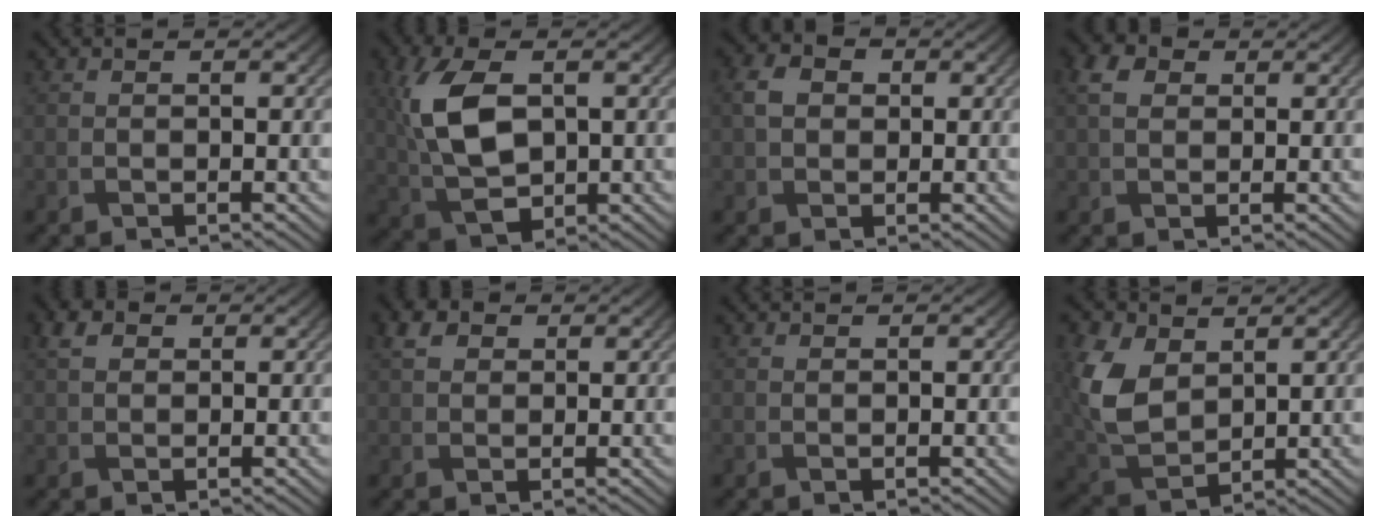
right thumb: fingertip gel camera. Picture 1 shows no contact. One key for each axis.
{"total": 9.9, "fx": 1.6, "fy": 5.6, "fz": 8.0, "tx": -0.196, "ty": 0.001, "tz": 0.031}
{"total": 3.5, "fx": 0.4, "fy": 2.9, "fz": 1.9, "tx": -0.049, "ty": 0.005, "tz": 0.000}
{"total": 3.4, "fx": 1.1, "fy": 2.5, "fz": 2.1, "tx": -0.052, "ty": 0.008, "tz": 0.014}
{"total": 2.5, "fx": 1.1, "fy": 1.7, "fz": 1.4, "tx": -0.032, "ty": 0.006, "tz": 0.018}
{"total": 3.0, "fx": 1.5, "fy": 2.2, "fz": 1.5, "tx": -0.036, "ty": 0.007, "tz": 0.025}
{"total": 0.7, "fx": 0.6, "fy": 0.1, "fz": 0.0, "tx": -0.003, "ty": 0.004, "tz": 0.016}
{"total": 9.4, "fx": 3.1, "fy": 6.3, "fz": 6.2, "tx": -0.182, "ty": 0.002, "tz": 0.068}